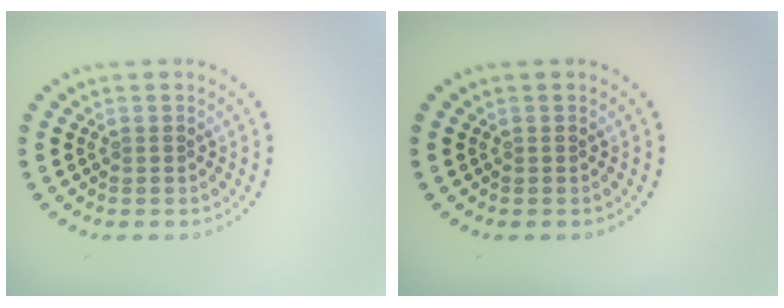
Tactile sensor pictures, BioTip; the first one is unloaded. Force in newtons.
{"total": 0.0}